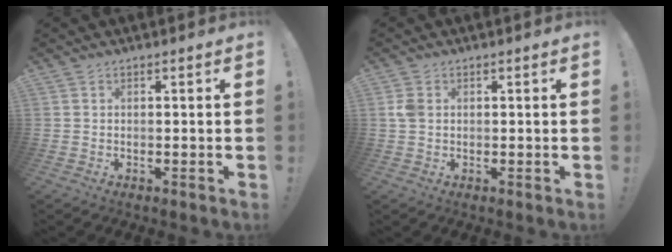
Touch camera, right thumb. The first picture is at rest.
{"total": 2.1, "force": [0.5, 1.5, 1.3], "torque": [-0.019, 0.002, 0.009]}